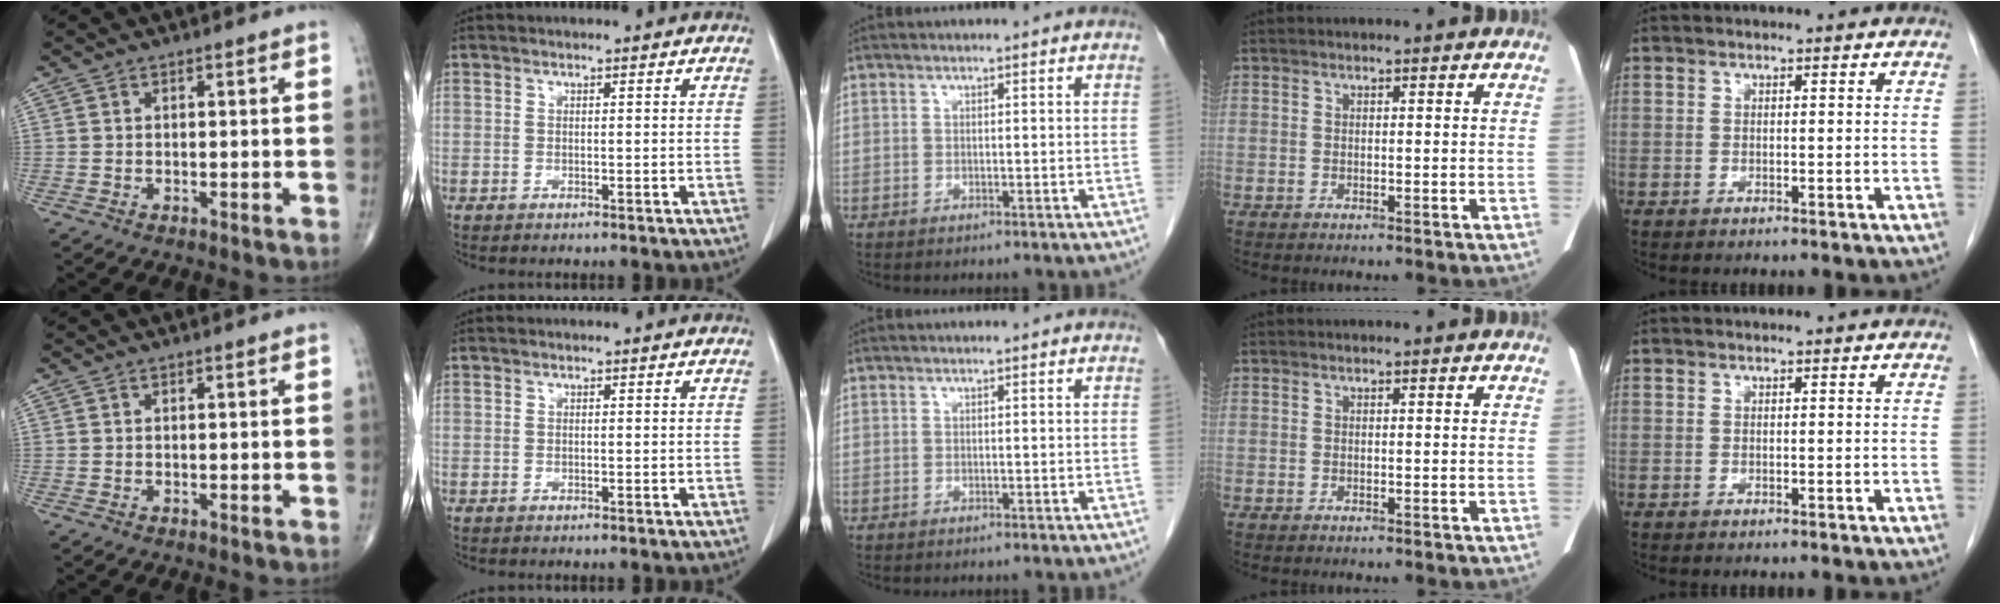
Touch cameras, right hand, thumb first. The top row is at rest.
{}